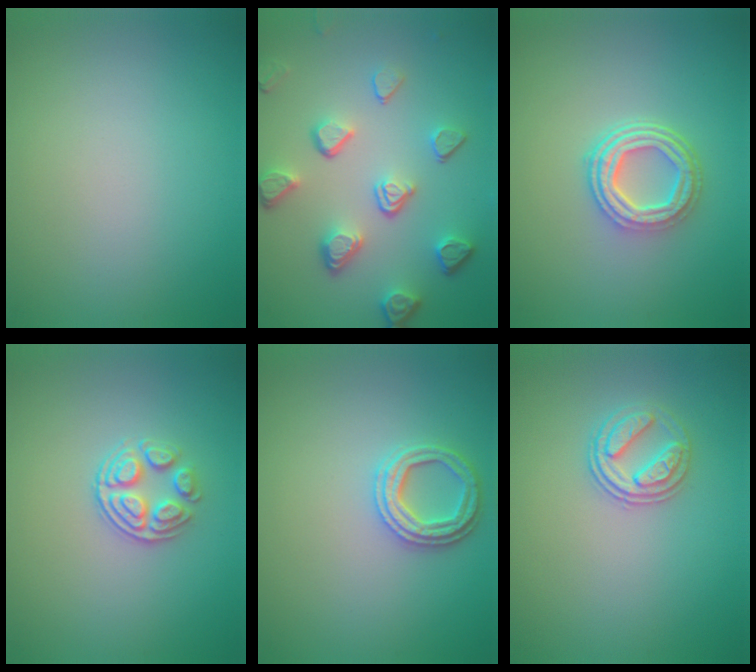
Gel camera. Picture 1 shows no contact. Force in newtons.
{"total": 5.1, "press": 3.7, "slide": 3.5}
{"total": 4.8, "press": 3.6, "slide": 3.3}
{"total": 3.0, "press": 2.6, "slide": 1.5}
{"total": 2.8, "press": 2.7, "slide": 0.7}
{"total": 2.6, "press": 2.5, "slide": 0.7}